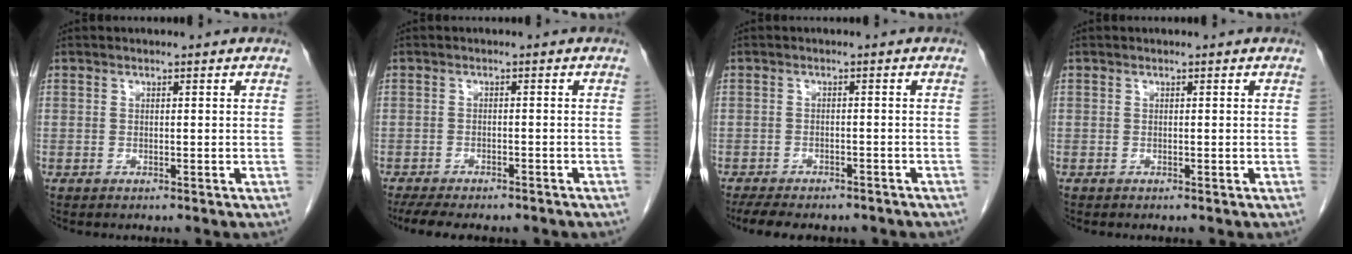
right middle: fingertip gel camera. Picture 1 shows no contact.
{"total": 11.3, "force": [-9.4, 3.2, 5.5], "torque": [-0.085, -0.004, -0.121]}
{"total": 11.7, "force": [-9.8, 3.7, 5.3], "torque": [-0.089, -0.002, -0.121]}
{"total": 0.0}